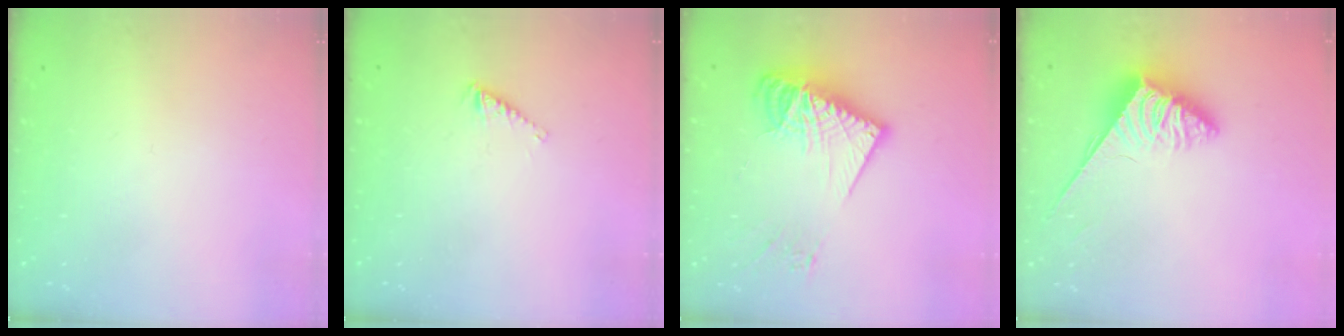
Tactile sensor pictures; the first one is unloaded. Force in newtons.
{"total": 2.7, "press": 2.6, "slide": 0.4}
{"total": 15.4, "press": 15.3, "slide": 1.7}
{"total": 3.6, "press": 3.5, "slide": 0.6}